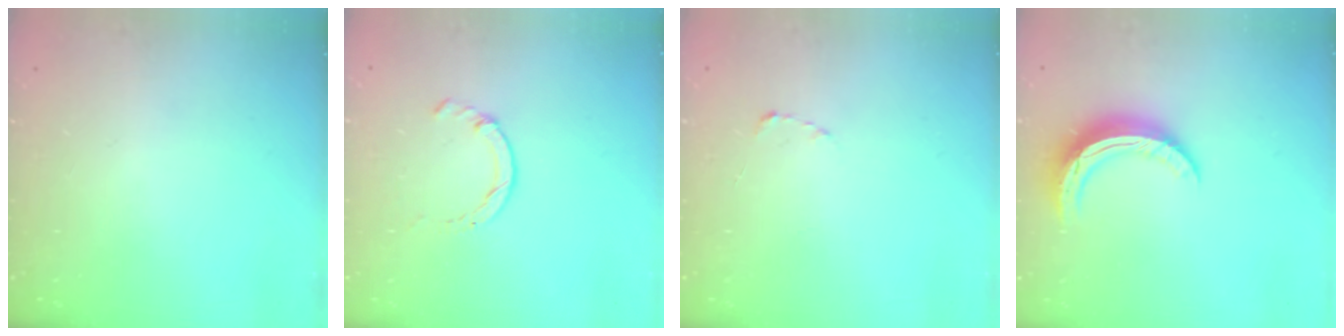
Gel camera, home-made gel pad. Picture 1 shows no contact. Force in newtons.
{"total": 1.7, "press": 1.7, "slide": 0.3}
{"total": 1.8, "press": 1.7, "slide": 0.3}
{"total": 10.5, "press": 10.5, "slide": 0.2}